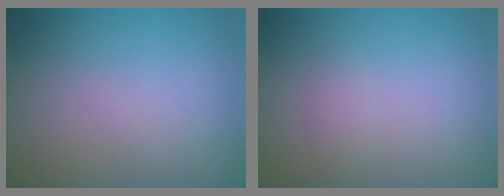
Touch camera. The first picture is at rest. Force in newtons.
{"total": 1.1, "press": 1.1, "slide": 0.0}